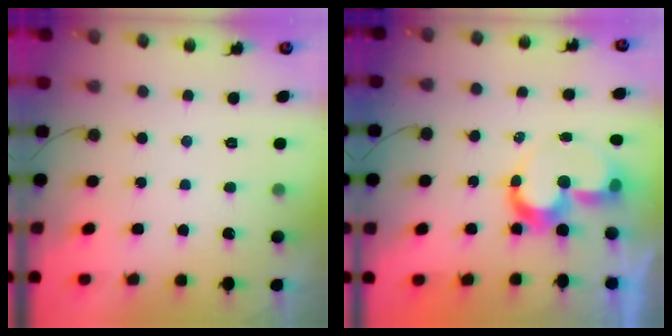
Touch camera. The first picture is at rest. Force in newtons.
{"total": 10.3, "press": 10.2, "slide": 0.7}